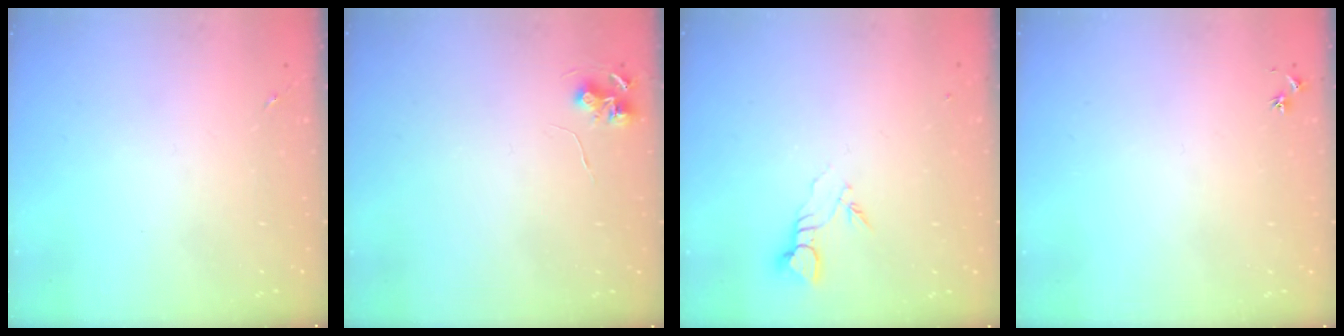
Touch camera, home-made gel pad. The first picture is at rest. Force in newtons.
{"total": 6.0, "press": 6.0, "slide": 0.4}
{"total": 3.7, "press": 3.6, "slide": 0.3}
{"total": 2.5, "press": 2.5, "slide": 0.3}